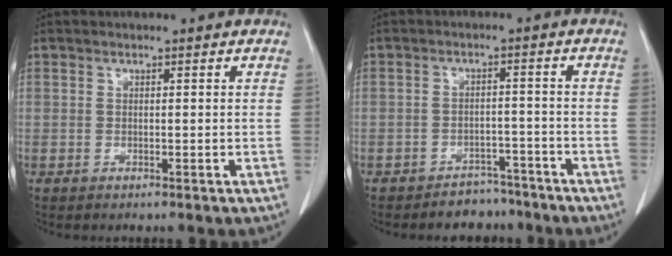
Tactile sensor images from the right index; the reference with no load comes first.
{"total": 4.7, "force": [-4.1, 2.3, 0.2], "torque": [0.002, 0.008, -0.060]}